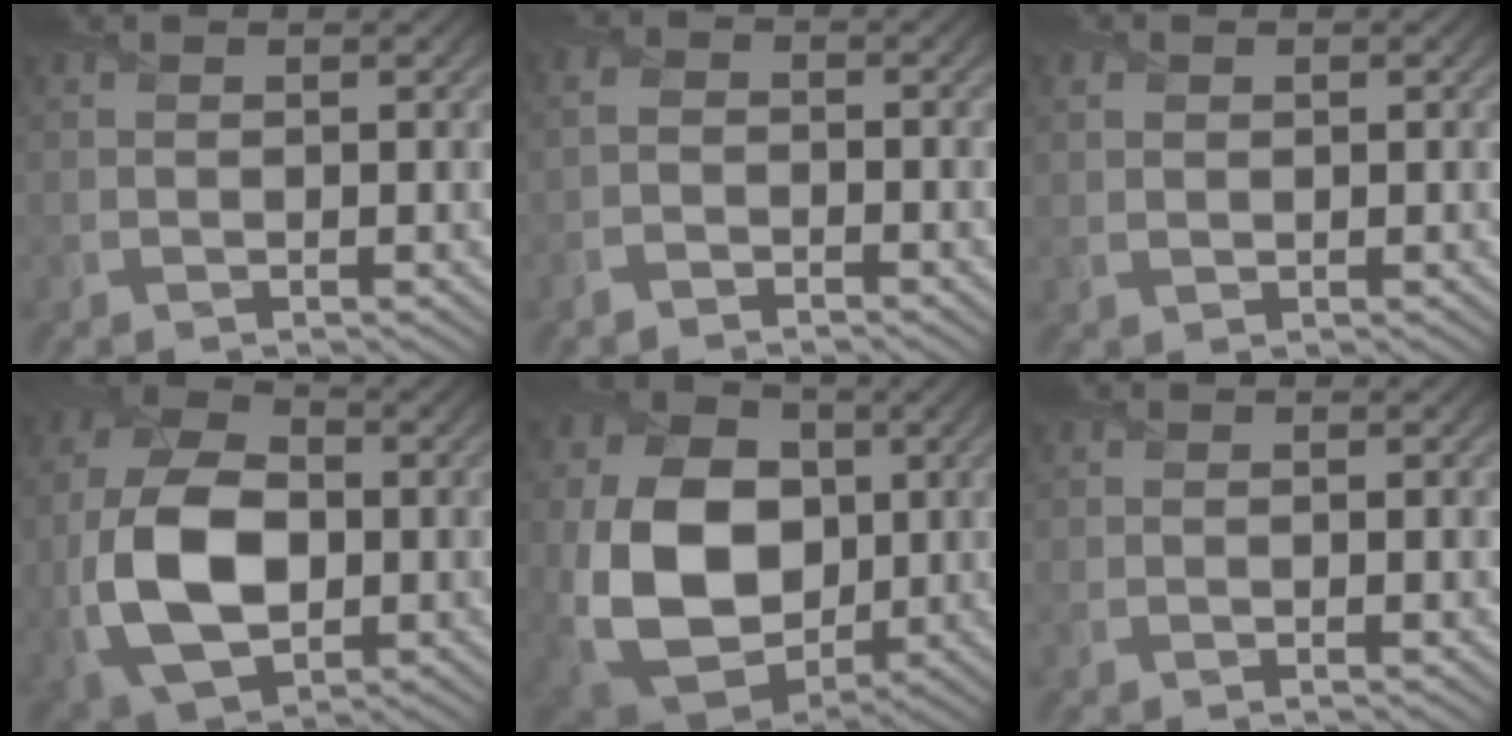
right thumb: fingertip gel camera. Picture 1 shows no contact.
{"total": 2.5, "force": [-1.7, 1.3, 1.3], "torque": [-0.031, -0.001, -0.044]}
{"total": 1.9, "force": [0.7, 1.4, 1.1], "torque": [-0.026, 0.000, 0.015]}
{"total": 14.1, "force": [-2.0, 9.1, 10.5], "torque": [-0.251, -0.014, -0.043]}
{"total": 17.1, "force": [-0.8, 12.6, 11.6], "torque": [-0.253, -0.018, -0.007]}
{"total": 0.0}